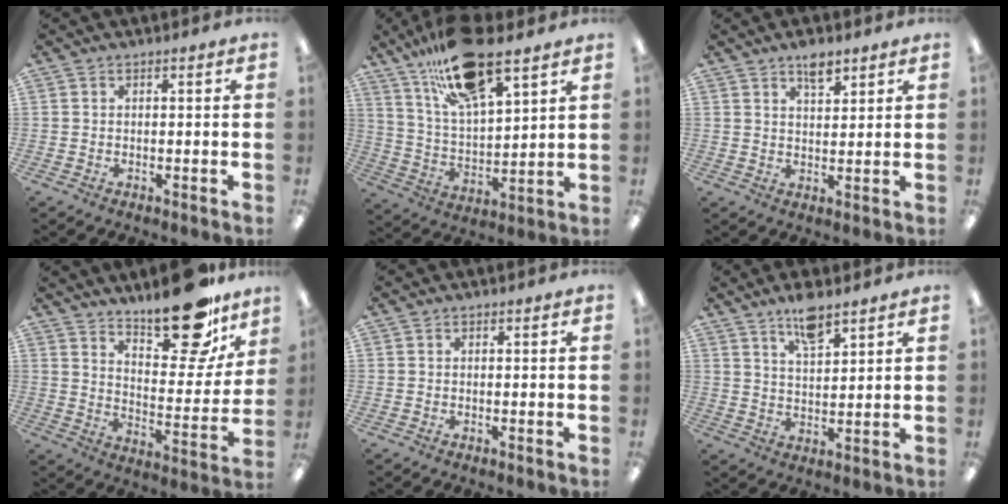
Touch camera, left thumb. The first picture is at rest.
{"total": 19.2, "force": [13.6, 6.1, 12.1], "torque": [-0.220, -0.058, 0.235]}
{"total": 4.7, "force": [3.4, 2.1, 2.6], "torque": [-0.026, -0.016, 0.055]}
{"total": 19.7, "force": [15.0, 7.3, 10.4], "torque": [-0.138, -0.103, 0.248]}
{"total": 0.0}
{"total": 7.1, "force": [5.6, 2.1, 3.9], "torque": [-0.067, -0.029, 0.098]}